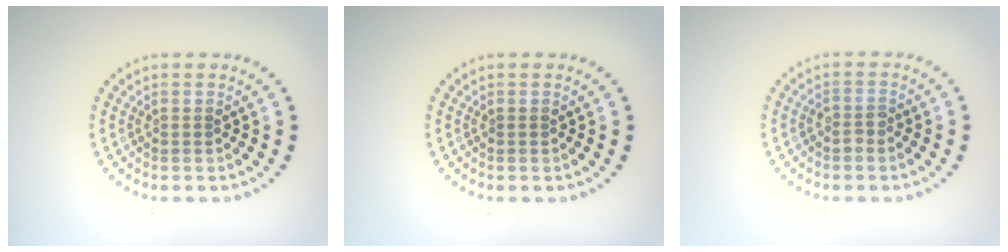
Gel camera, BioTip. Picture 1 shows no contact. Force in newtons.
{"total": 0.0}
{"total": 1.0, "press": 0.9, "slide": 0.5}